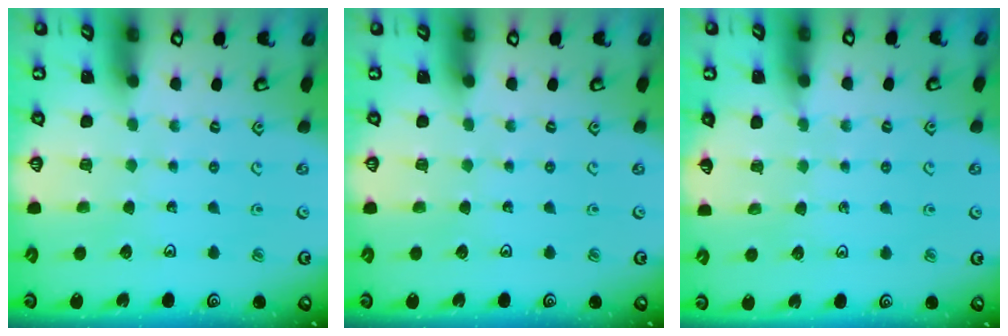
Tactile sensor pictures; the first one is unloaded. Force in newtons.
{"total": 0.0}
{"total": 4.2, "press": 4.1, "slide": 0.5}